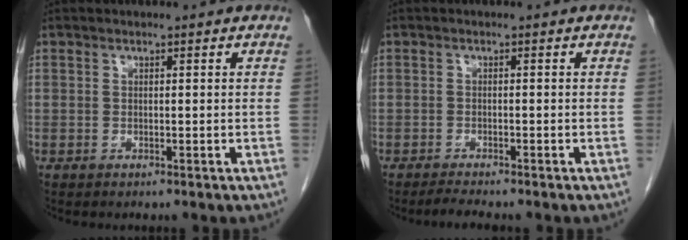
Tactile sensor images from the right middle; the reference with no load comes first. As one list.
[{"total": 2.3, "force": [-2.1, 0.0, 1.0], "torque": [-0.025, -0.008, -0.034]}]